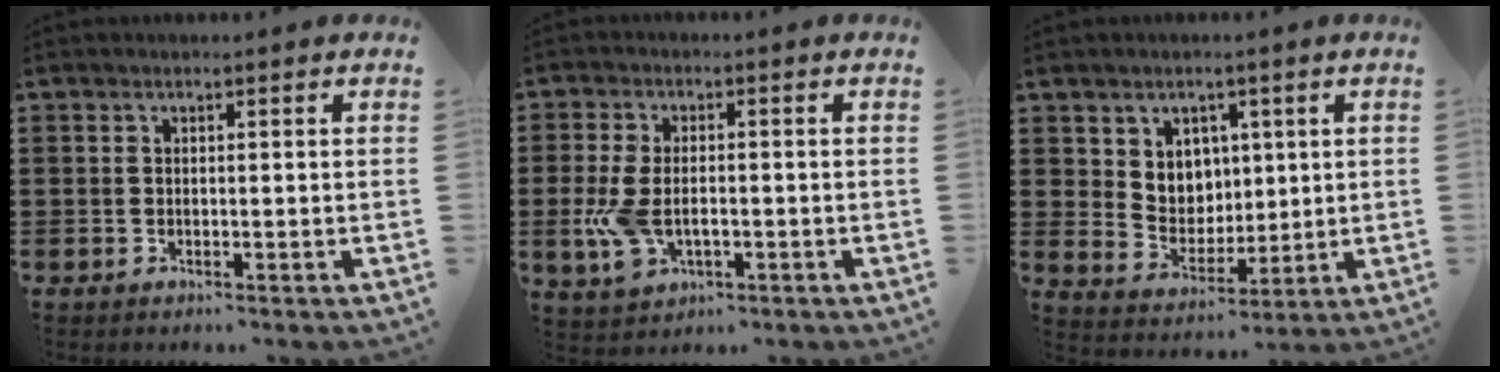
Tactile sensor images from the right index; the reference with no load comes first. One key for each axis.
{"total": 6.2, "fx": -1.3, "fy": 3.4, "fz": 5.0, "tx": -0.123, "ty": -0.003, "tz": -0.028}
{"total": 5.4, "fx": 2.8, "fy": 4.5, "fz": 0.8, "tx": -0.036, "ty": -0.006, "tz": 0.053}